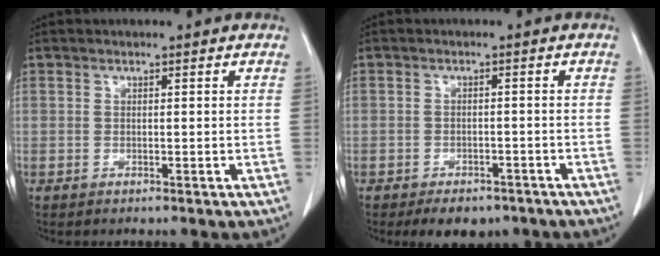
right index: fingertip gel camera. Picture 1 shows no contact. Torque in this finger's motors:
{"motor_torque": [-0.72, -0.43, -0.15, -0.15]}